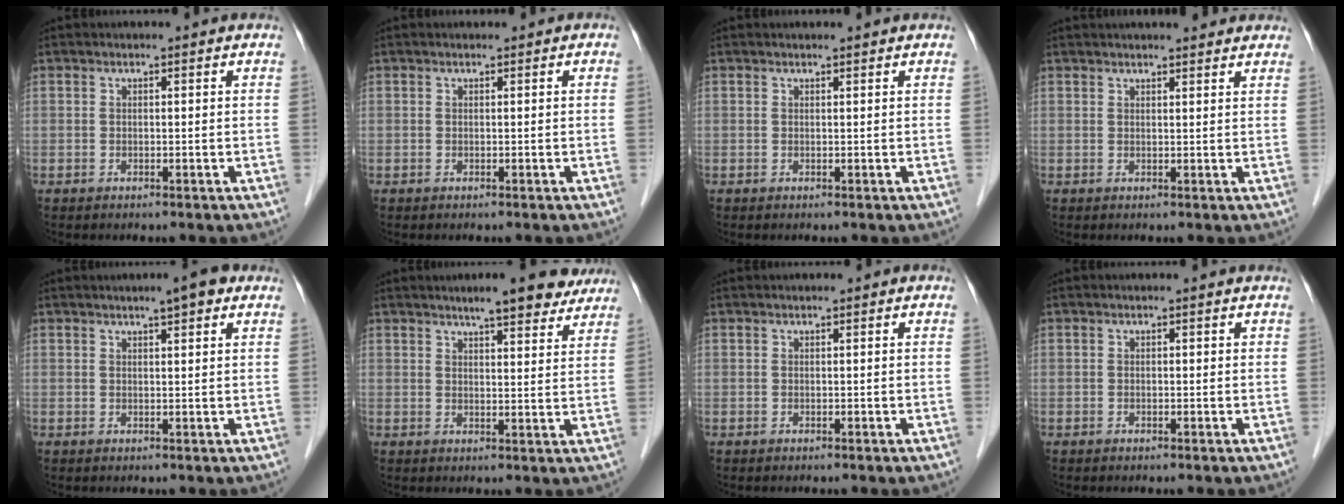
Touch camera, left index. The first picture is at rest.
{"total": 0.0}
{"total": 0.6, "force": [0.6, 0.0, 0.2], "torque": [-0.009, 0.003, 0.010]}
{"total": 8.6, "force": [7.7, 1.4, 3.5], "torque": [-0.043, 0.026, 0.089]}
{"total": 3.6, "force": [2.3, 0.5, 2.7], "torque": [-0.039, 0.010, 0.030]}
{"total": 9.1, "force": [7.5, 1.9, 4.8], "torque": [-0.058, 0.010, 0.092]}
{"total": 0.0}
{"total": 0.6, "force": [0.0, 0.3, 0.5], "torque": [-0.007, 0.005, 0.001]}